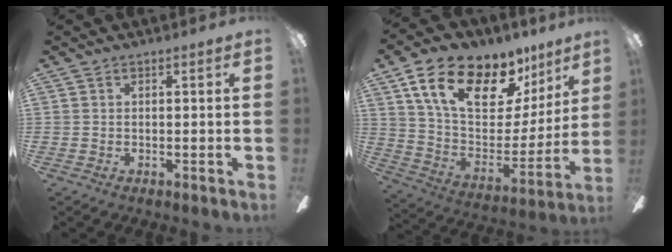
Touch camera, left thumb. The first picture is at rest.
{"total": 21.6, "force": [13.1, 11.2, 13.0], "torque": [-0.210, -0.073, 0.233]}